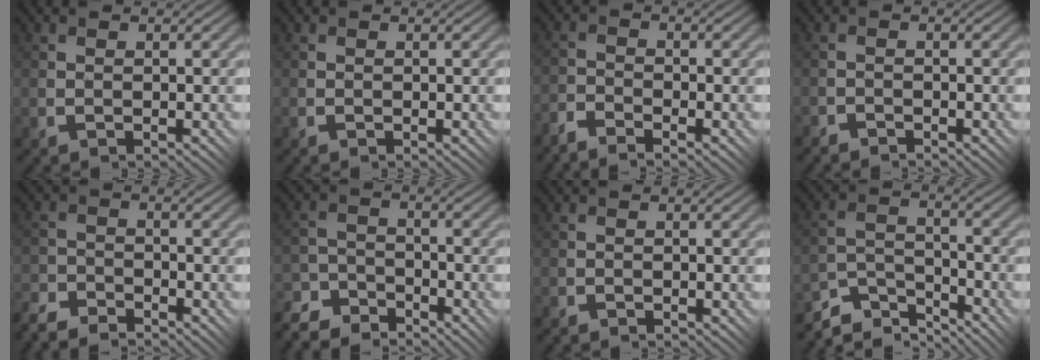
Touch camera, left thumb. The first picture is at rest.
{"total": 0.0}
{"total": 3.5, "force": [-3.2, 0.7, 1.3], "torque": [-0.025, 0.001, -0.069]}
{"total": 1.5, "force": [-1.4, -0.1, -0.3], "torque": [0.008, 0.010, -0.030]}
{"total": 5.3, "force": [-4.9, 1.4, 1.3], "torque": [-0.023, -0.003, -0.101]}
{"total": 7.7, "force": [-6.9, 2.8, 1.6], "torque": [-0.031, -0.002, -0.125]}
{"total": 0.7, "force": [-0.6, -0.2, -0.3], "torque": [0.009, 0.004, -0.013]}
{"total": 7.2, "force": [-6.5, 2.0, 2.4], "torque": [-0.046, 0.002, -0.126]}